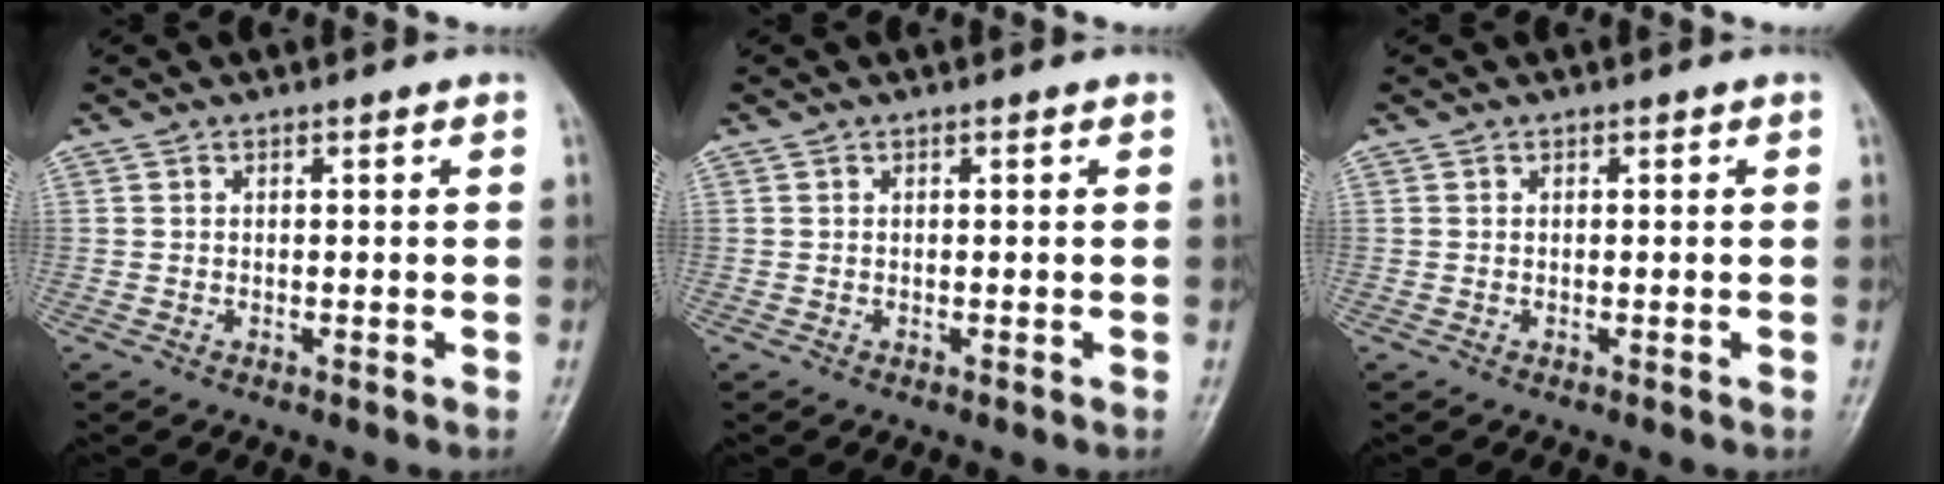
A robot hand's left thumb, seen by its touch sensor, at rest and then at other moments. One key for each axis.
{"total": 0.0}
{"total": 0.0}